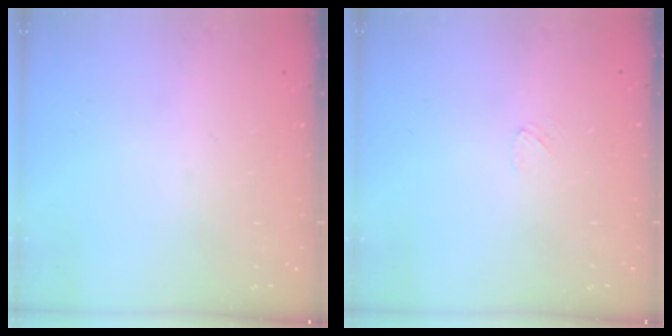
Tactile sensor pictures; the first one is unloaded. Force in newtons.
{"total": 3.4, "press": 3.4, "slide": 0.4}